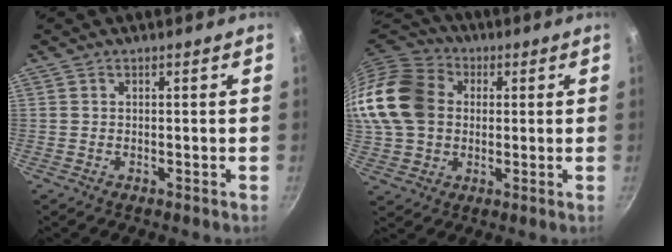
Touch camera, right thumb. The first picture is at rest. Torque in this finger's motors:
{"motor_torque": [0.72, 0.83, 0.93, -0.91, 0.24]}